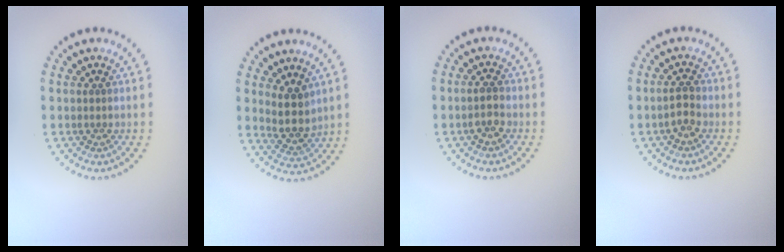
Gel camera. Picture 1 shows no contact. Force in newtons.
{"total": 3.0, "press": 2.5, "slide": 1.6}
{"total": 1.8, "press": 1.8, "slide": 0.1}
{"total": 1.8, "press": 1.8, "slide": 0.5}